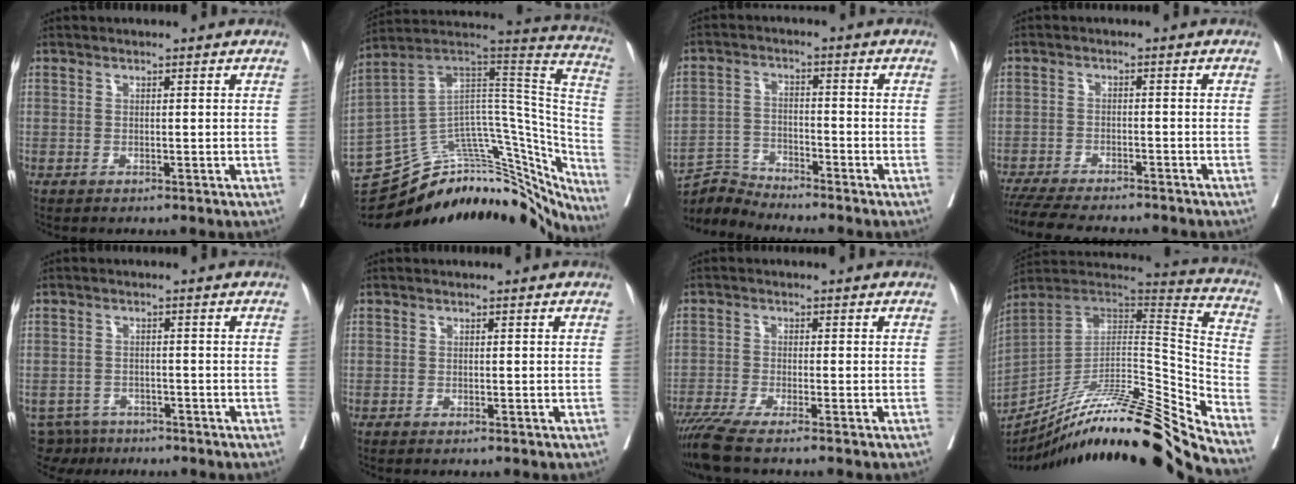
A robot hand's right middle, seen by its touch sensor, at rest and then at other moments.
{"total": 34.7, "force": [-28.5, 12.6, 15.1], "torque": [-0.172, 0.042, -0.380]}
{"total": 5.1, "force": [-5.0, -0.9, -0.9], "torque": [0.009, -0.009, -0.093]}
{"total": 14.0, "force": [-12.3, 2.2, 6.3], "torque": [-0.112, -0.027, -0.175]}
{"total": 4.9, "force": [-4.2, 2.5, 0.0], "torque": [0.008, -0.001, -0.065]}
{"total": 1.4, "force": [-1.2, -0.2, 0.7], "torque": [-0.009, 0.000, -0.012]}
{"total": 7.1, "force": [-5.8, -0.7, 4.1], "torque": [-0.064, -0.019, -0.099]}
{"total": 29.7, "force": [-24.2, 0.2, 17.2], "torque": [-0.219, -0.025, -0.383]}